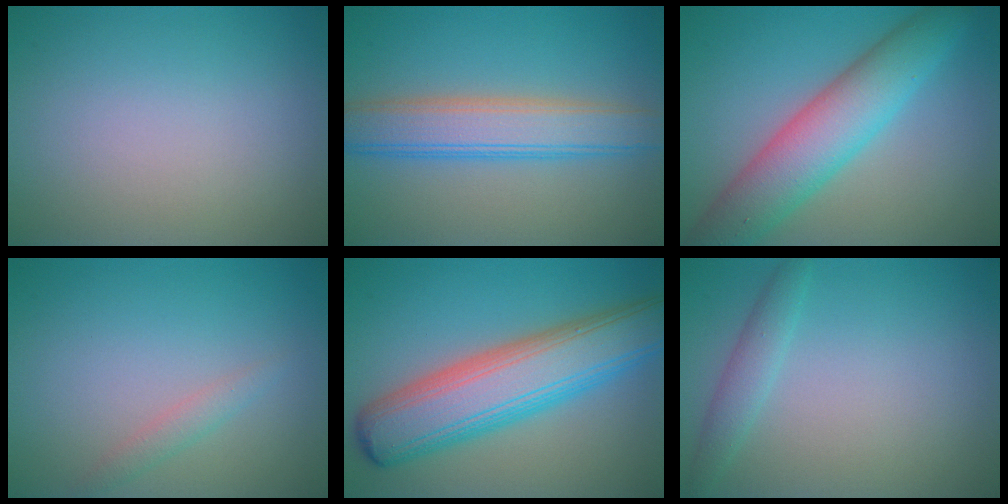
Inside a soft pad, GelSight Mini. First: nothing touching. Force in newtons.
{"total": 5.6, "press": 5.6, "slide": 0.1}
{"total": 7.4, "press": 7.4, "slide": 0.4}
{"total": 1.3, "press": 1.3, "slide": 0.1}
{"total": 9.6, "press": 9.6, "slide": 0.3}
{"total": 1.8, "press": 1.8, "slide": 0.2}